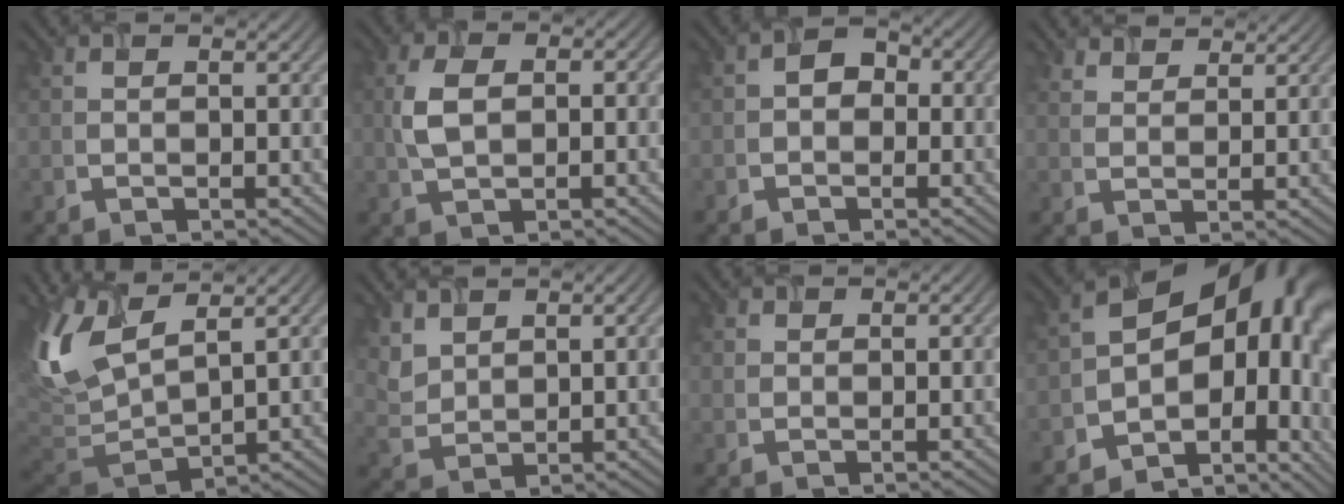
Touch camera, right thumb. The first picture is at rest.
{"total": 4.5, "force": [-0.1, 2.7, 3.6], "torque": [-0.086, 0.000, 0.005]}
{"total": 2.0, "force": [-0.9, 1.7, 0.6], "torque": [-0.011, 0.002, -0.018]}
{"total": 2.8, "force": [2.7, 0.7, 0.2], "torque": [-0.011, -0.003, 0.062]}
{"total": 9.8, "force": [4.4, 4.1, 7.8], "torque": [-0.203, 0.001, 0.092]}
{"total": 3.7, "force": [3.0, 1.8, 1.1], "torque": [-0.042, -0.003, 0.076]}
{"total": 1.2, "force": [1.0, 0.6, 0.3], "torque": [-0.009, -0.002, 0.031]}
{"total": 16.6, "force": [-1.7, 11.5, 11.8], "torque": [-0.129, -0.049, 0.031]}